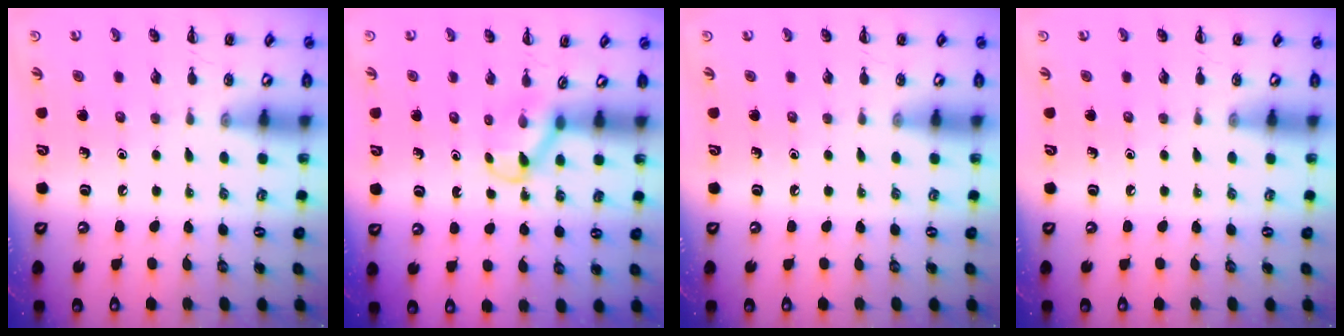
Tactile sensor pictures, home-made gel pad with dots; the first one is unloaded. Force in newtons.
{"total": 3.2, "press": 3.0, "slide": 1.1}
{"total": 0.0}
{"total": 0.0}